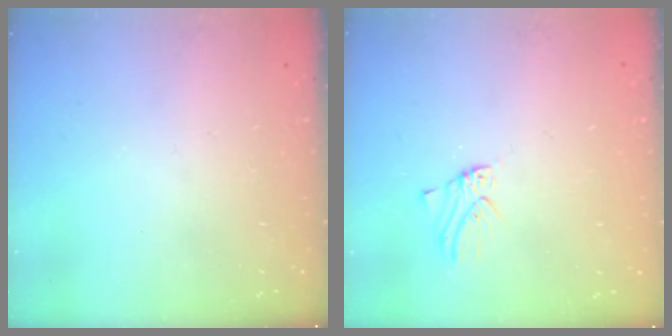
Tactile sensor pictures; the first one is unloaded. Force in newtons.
{"total": 0.9, "press": 0.9, "slide": 0.1}